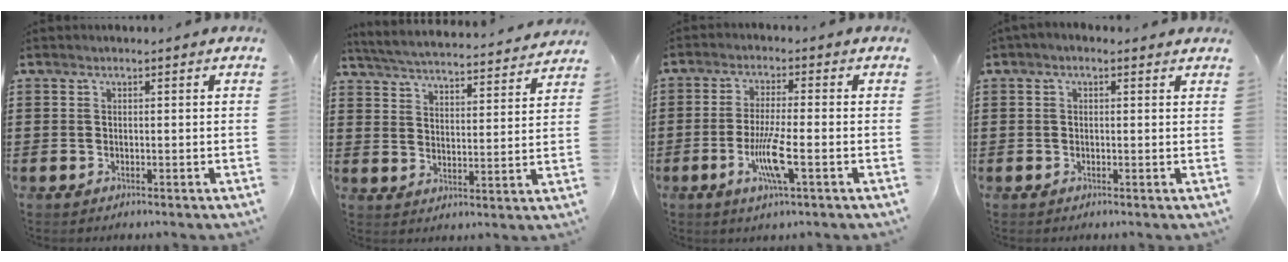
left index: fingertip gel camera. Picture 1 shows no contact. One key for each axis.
{"total": 4.2, "fx": 4.1, "fy": -0.5, "fz": 0.5, "tx": -0.033, "ty": -0.038, "tz": 0.065}
{"total": 7.1, "fx": -2.3, "fy": 0.8, "fz": 6.7, "tx": -0.137, "ty": -0.015, "tz": -0.047}
{"total": 0.9, "fx": 0.0, "fy": 0.4, "fz": 0.8, "tx": -0.015, "ty": 0.003, "tz": 0.000}